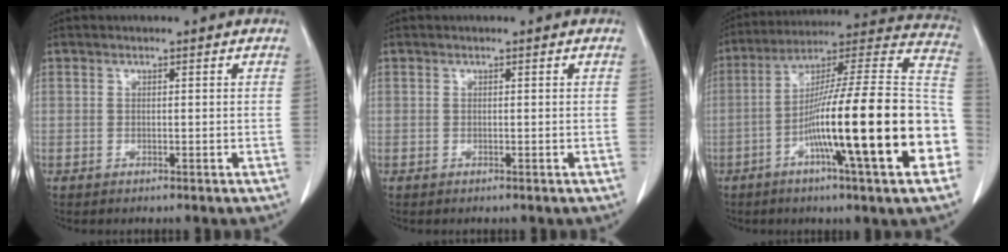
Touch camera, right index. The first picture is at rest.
{"total": 0.0}
{"total": 26.2, "force": [-7.2, 1.1, 25.2], "torque": [-0.310, 0.003, -0.122]}